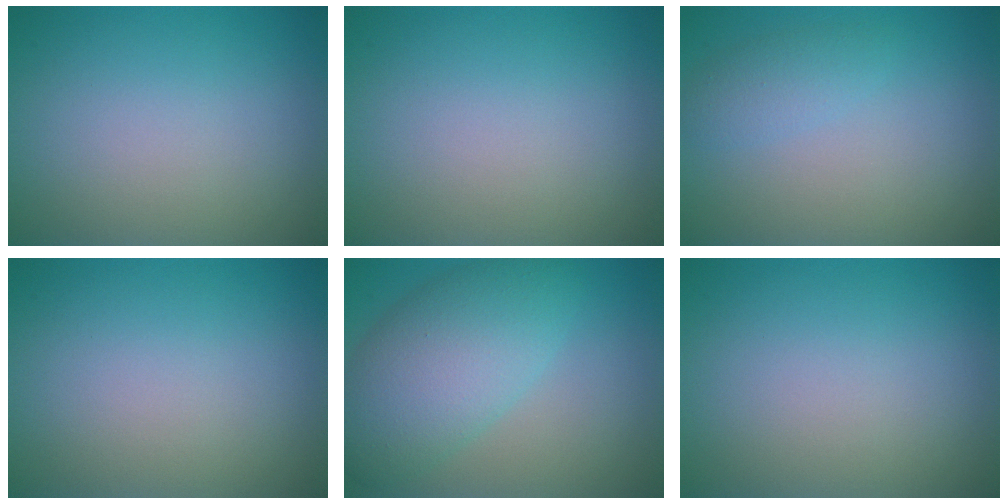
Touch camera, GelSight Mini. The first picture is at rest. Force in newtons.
{"total": 0.0}
{"total": 1.7, "press": 1.7, "slide": 0.1}
{"total": 0.0}
{"total": 7.0, "press": 7.0, "slide": 0.2}
{"total": 0.0}